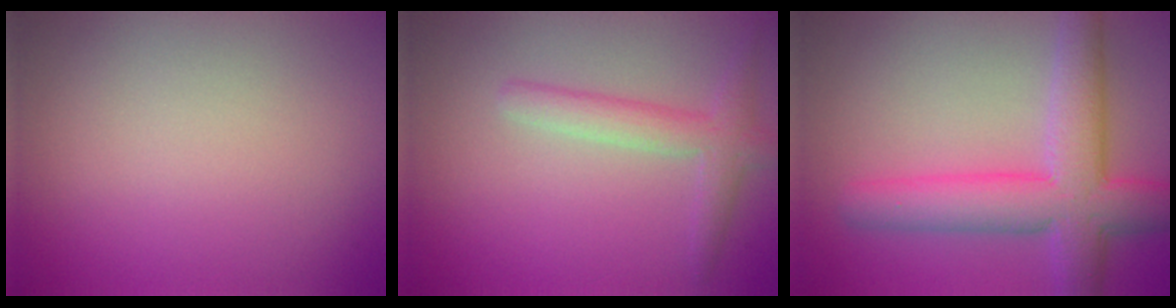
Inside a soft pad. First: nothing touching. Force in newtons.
{"total": 2.9, "press": 2.9, "slide": 0.1}
{"total": 7.3, "press": 7.3, "slide": 0.3}